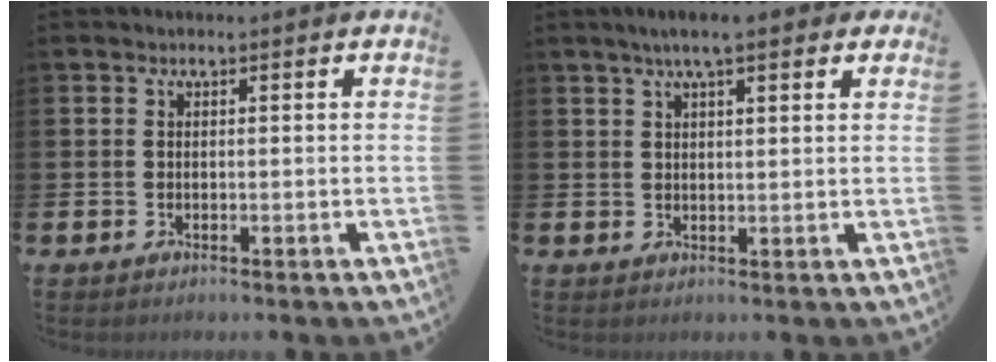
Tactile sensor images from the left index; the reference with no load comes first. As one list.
[{"total": 5.0, "force": [3.8, 1.1, 3.1], "torque": [-0.056, -0.002, 0.064]}]